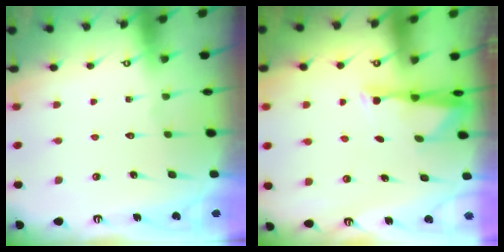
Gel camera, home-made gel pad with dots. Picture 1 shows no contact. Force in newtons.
{"total": 2.8, "press": 2.8, "slide": 0.5}